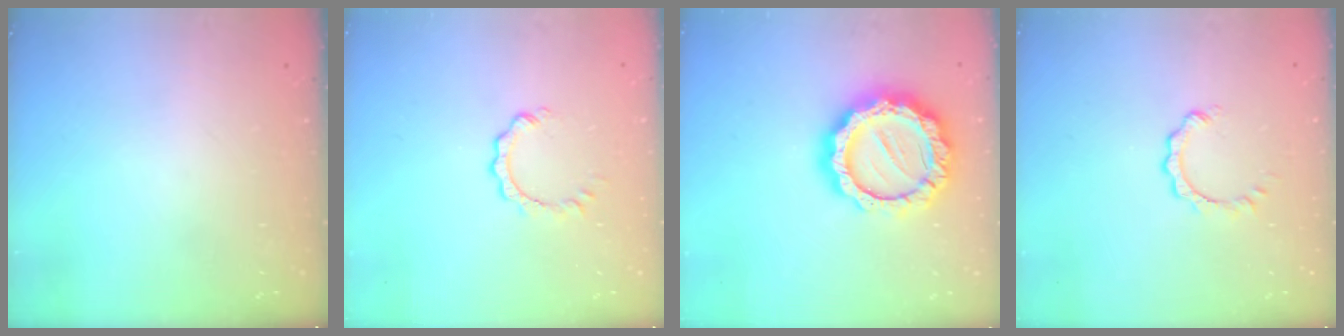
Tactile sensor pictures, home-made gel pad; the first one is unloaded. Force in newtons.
{"total": 2.8, "press": 2.8, "slide": 0.3}
{"total": 18.3, "press": 18.2, "slide": 1.5}
{"total": 1.7, "press": 1.7, "slide": 0.3}